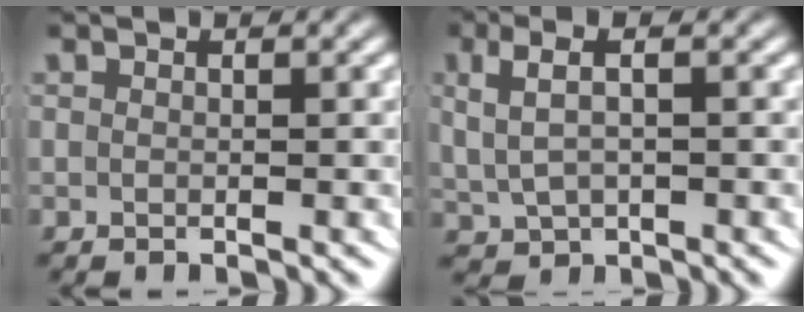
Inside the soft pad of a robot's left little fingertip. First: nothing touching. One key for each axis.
{"total": 3.5, "fx": 0.7, "fy": 2.2, "fz": 2.7, "tx": -0.053, "ty": 0.000, "tz": 0.023}